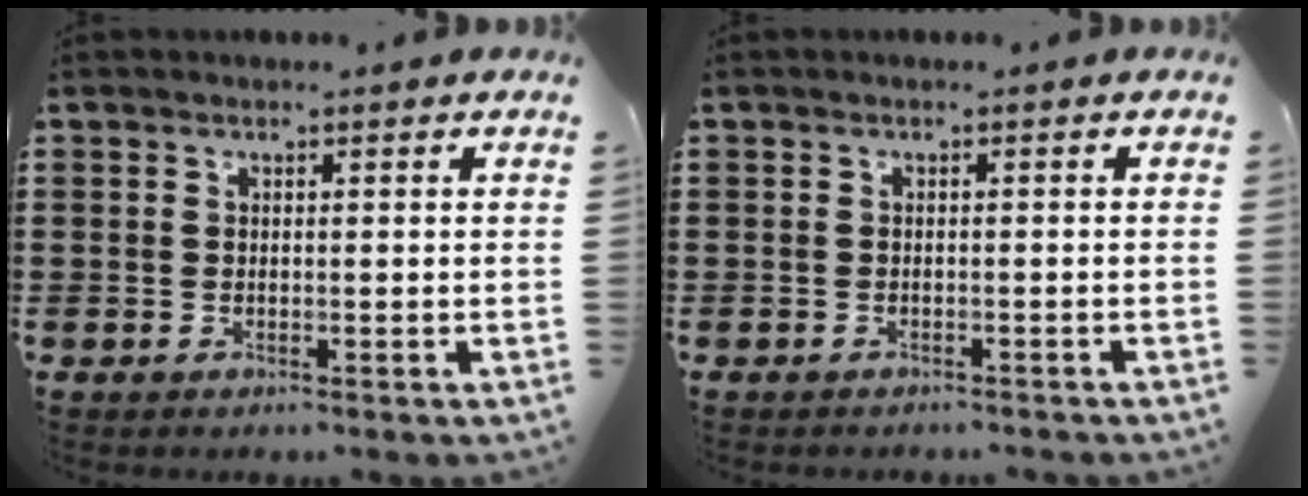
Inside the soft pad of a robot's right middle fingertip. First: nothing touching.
{"total": 0.7, "force": [-0.6, 0.1, 0.0], "torque": [-0.002, 0.001, -0.014]}